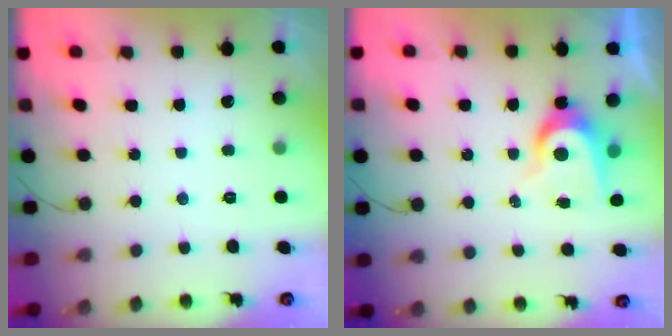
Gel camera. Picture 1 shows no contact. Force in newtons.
{"total": 7.0, "press": 7.0, "slide": 0.2}